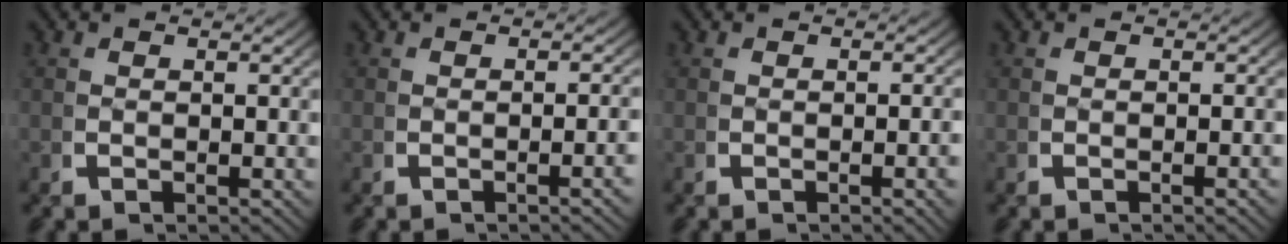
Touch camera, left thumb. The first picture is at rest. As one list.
[{"total": 1.7, "force": [-0.6, 0.0, 1.6], "torque": [-0.026, 0.007, -0.010]}, {"total": 1.3, "force": [-0.3, 0.0, 1.3], "torque": [-0.022, 0.005, -0.006]}, {"total": 0.7, "force": [-0.3, -0.1, 0.7], "torque": [-0.013, 0.006, -0.005]}]